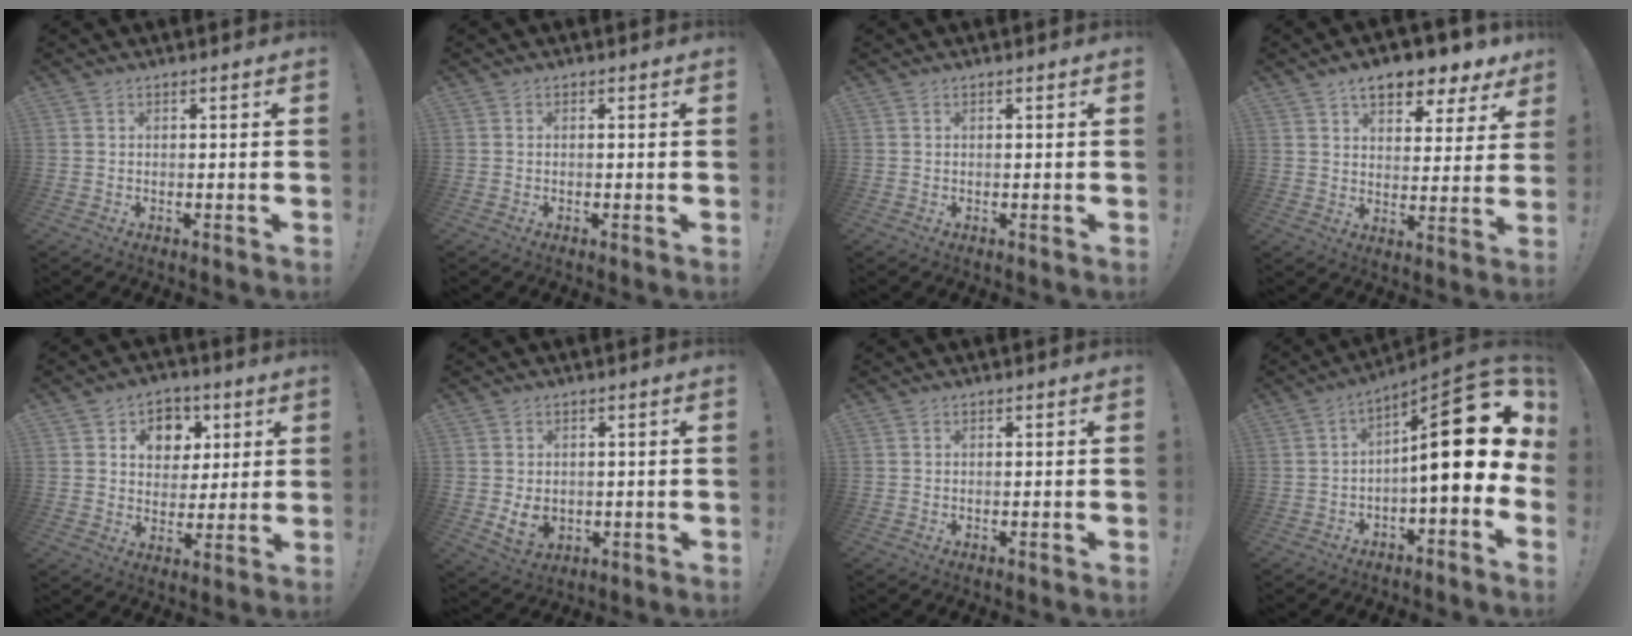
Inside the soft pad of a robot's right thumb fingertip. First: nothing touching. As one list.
[{"total": 0.0}, {"total": 0.0}, {"total": 10.1, "force": [6.8, 4.4, 5.9], "torque": [-0.084, -0.045, 0.119]}, {"total": 9.0, "force": [3.5, 7.8, 2.9], "torque": [-0.034, -0.021, 0.071]}, {"total": 5.8, "force": [0.4, 4.8, 3.3], "torque": [-0.040, -0.009, 0.008]}, {"total": 0.0}, {"total": 19.6, "force": [3.0, 5.5, 18.6], "torque": [-0.260, -0.021, 0.050]}]